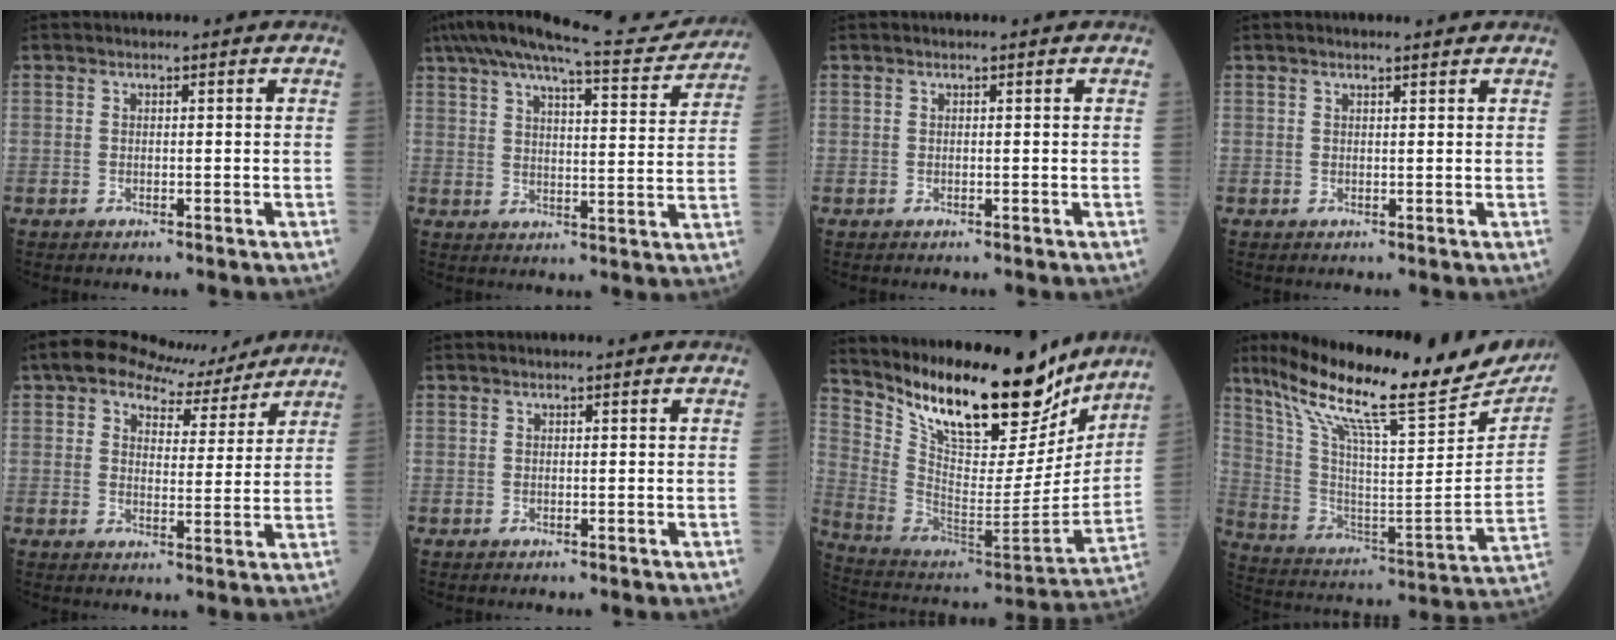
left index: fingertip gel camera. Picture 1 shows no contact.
{"total": 16.0, "force": [14.6, 1.9, 6.2], "torque": [-0.101, 0.003, 0.197]}
{"total": 0.0}
{"total": 1.6, "force": [1.4, 0.0, 0.8], "torque": [-0.012, 0.007, 0.020]}
{"total": 8.7, "force": [7.3, 3.5, 3.1], "torque": [-0.049, 0.015, 0.101]}
{"total": 0.0}
{"total": 23.3, "force": [18.5, 6.6, 12.4], "torque": [-0.219, -0.033, 0.301]}
{"total": 27.8, "force": [23.0, 4.2, 15.1], "torque": [-0.263, -0.046, 0.338]}